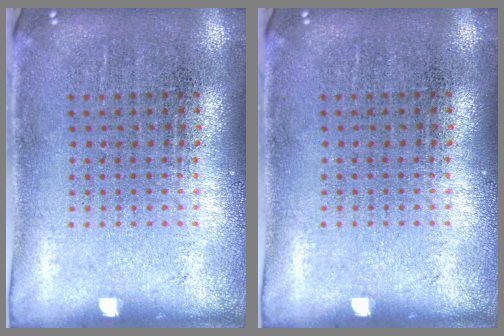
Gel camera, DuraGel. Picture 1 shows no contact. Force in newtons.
{"total": 0.0}